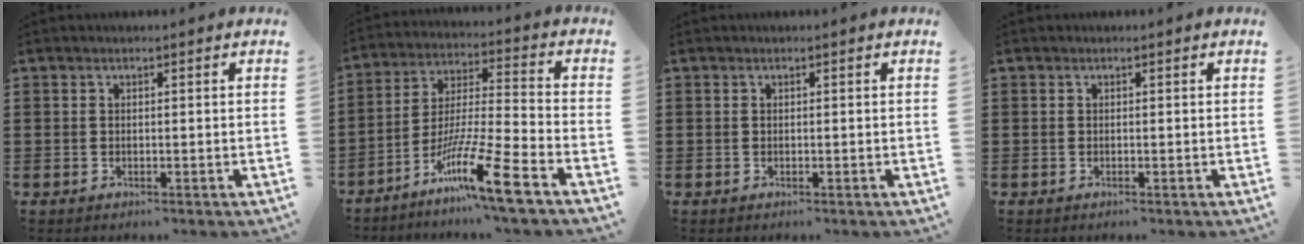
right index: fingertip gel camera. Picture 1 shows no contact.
{"total": 12.7, "force": [-8.5, 0.4, 9.5], "torque": [-0.189, -0.002, -0.164]}
{"total": 0.0}
{"total": 0.0}